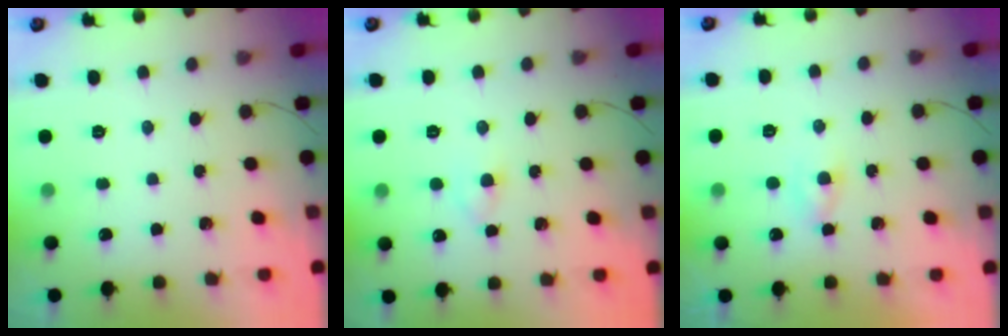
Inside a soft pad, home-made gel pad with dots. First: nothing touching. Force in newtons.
{"total": 2.7, "press": 2.4, "slide": 1.2}
{"total": 2.2, "press": 2.2, "slide": 0.5}